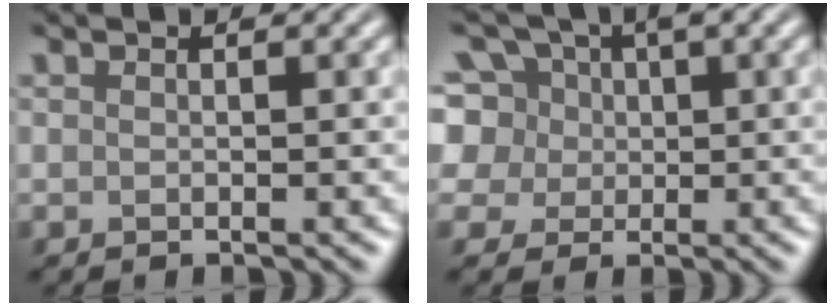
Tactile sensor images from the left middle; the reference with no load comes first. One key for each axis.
{"total": 6.7, "fx": 1.9, "fy": 5.6, "fz": 3.0, "tx": -0.057, "ty": 0.032, "tz": 0.022}